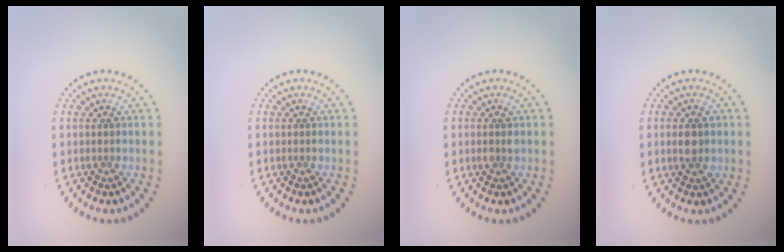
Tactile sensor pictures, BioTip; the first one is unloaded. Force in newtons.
{"total": 0.0}
{"total": 1.2, "press": 1.0, "slide": 0.5}
{"total": 1.9, "press": 1.9, "slide": 0.3}